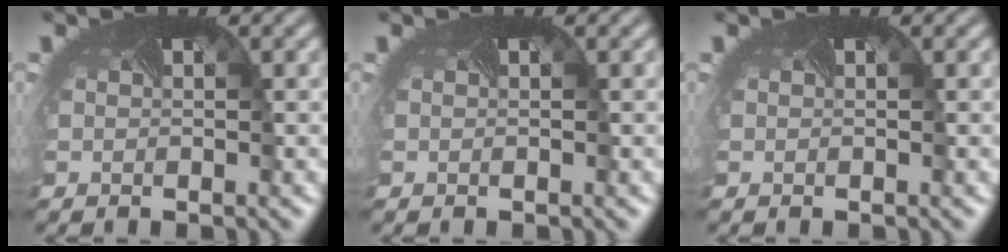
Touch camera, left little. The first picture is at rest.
{"total": 0.0}
{"total": 0.0}